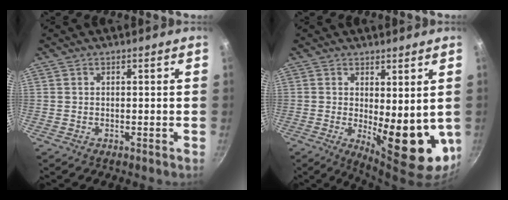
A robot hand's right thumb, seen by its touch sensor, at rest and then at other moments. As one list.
[{"total": 12.7, "force": [0.2, 5.2, 11.6], "torque": [-0.135, -0.021, 0.018]}]